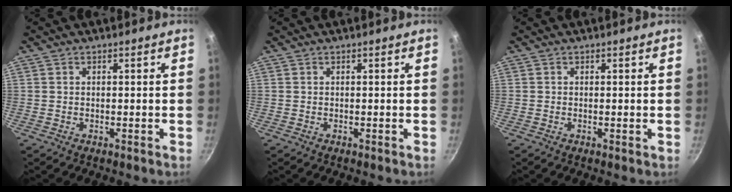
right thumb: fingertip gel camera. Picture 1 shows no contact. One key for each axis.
{"total": 0.0}
{"total": 0.0}